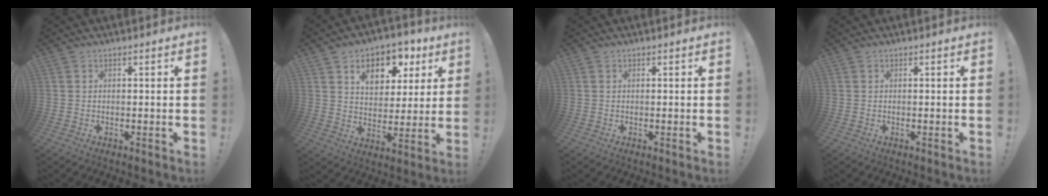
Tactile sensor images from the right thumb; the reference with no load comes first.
{"total": 11.9, "force": [6.0, 7.9, 6.5], "torque": [-0.090, -0.030, 0.108]}
{"total": 0.0}
{"total": 0.0}